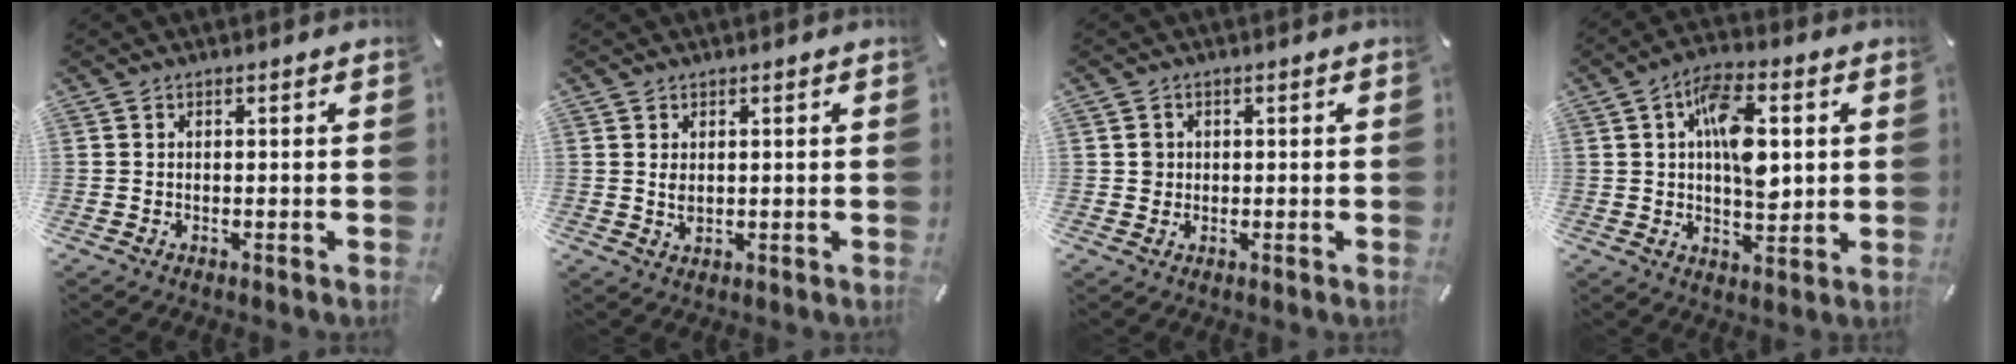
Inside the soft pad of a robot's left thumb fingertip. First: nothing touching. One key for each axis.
{"total": 1.9, "fx": 0.5, "fy": 1.3, "fz": 1.3, "tx": -0.036, "ty": 0.001, "tz": 0.007}
{"total": 2.2, "fx": 0.3, "fy": 2.1, "fz": 0.3, "tx": 0.000, "ty": 0.006, "tz": 0.001}
{"total": 12.8, "fx": 2.5, "fy": 7.0, "fz": 10.4, "tx": -0.167, "ty": 0.000, "tz": 0.039}